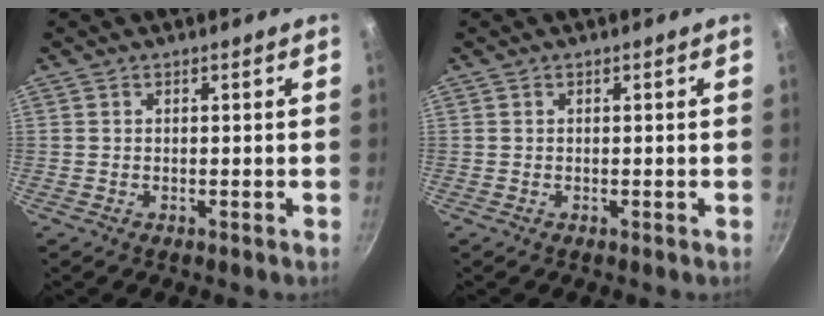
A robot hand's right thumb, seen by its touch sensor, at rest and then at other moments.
{"total": 0.0}